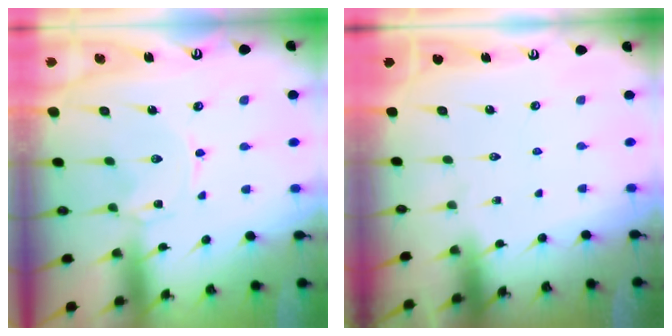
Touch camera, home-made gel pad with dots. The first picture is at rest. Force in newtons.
{"total": 0.0}